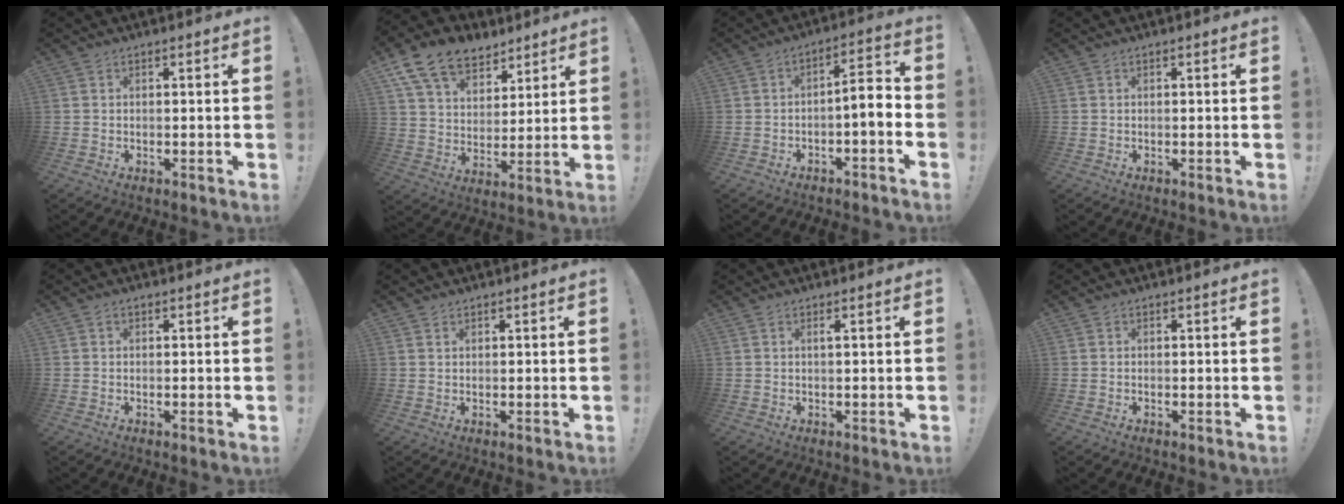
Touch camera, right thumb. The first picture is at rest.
{"total": 15.3, "force": [9.9, 9.7, 6.4], "torque": [-0.108, -0.063, 0.189]}
{"total": 5.3, "force": [-2.6, 0.8, 4.6], "torque": [-0.069, 0.002, -0.048]}
{"total": 0.0}
{"total": 0.5, "force": [0.2, 0.3, 0.4], "torque": [0.000, -0.001, 0.001]}
{"total": 0.8, "force": [0.8, 0.2, 0.1], "torque": [0.005, -0.004, 0.014]}
{"total": 0.9, "force": [0.3, -0.2, 0.8], "torque": [-0.009, -0.003, 0.001]}
{"total": 0.0}